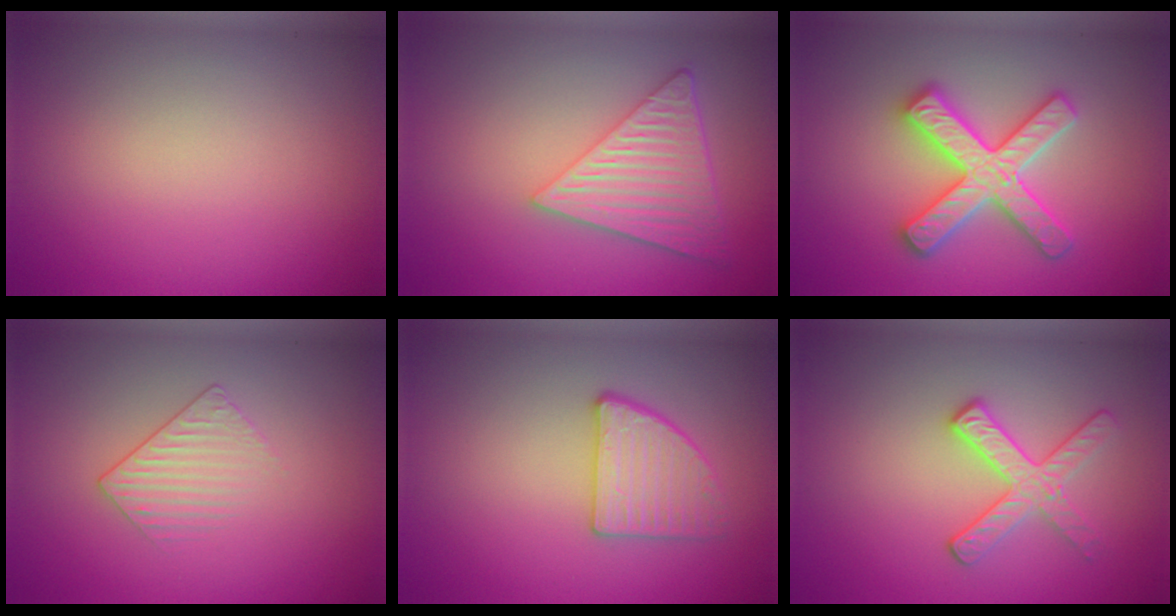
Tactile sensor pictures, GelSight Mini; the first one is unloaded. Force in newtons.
{"total": 6.2, "press": 4.5, "slide": 4.3}
{"total": 4.9, "press": 4.9, "slide": 0.8}
{"total": 1.4, "press": 0.9, "slide": 1.1}
{"total": 2.8, "press": 2.8, "slide": 0.3}
{"total": 2.8, "press": 2.6, "slide": 1.0}